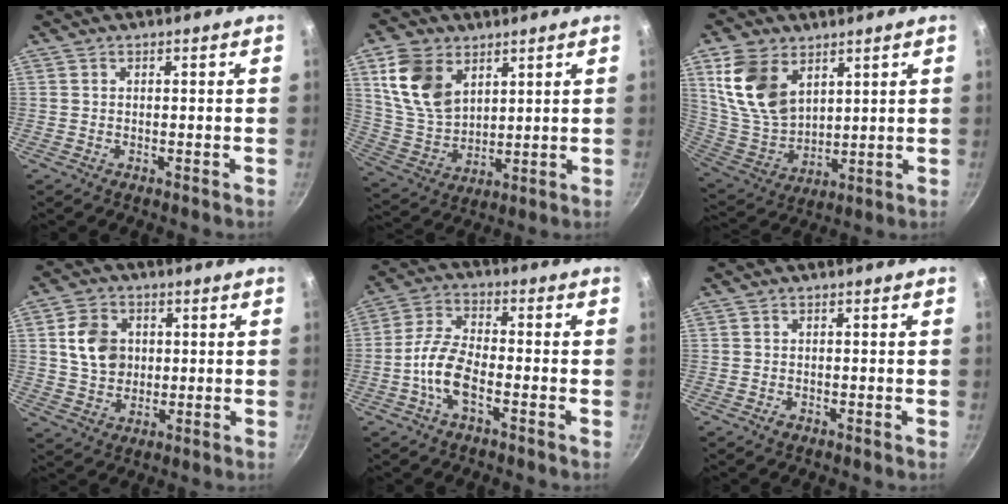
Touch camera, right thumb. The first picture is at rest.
{"total": 13.3, "force": [5.8, 8.8, 8.1], "torque": [-0.132, -0.022, 0.127]}
{"total": 14.7, "force": [6.5, 9.6, 9.1], "torque": [-0.158, -0.032, 0.144]}
{"total": 9.0, "force": [1.6, 7.3, 5.0], "torque": [-0.064, 0.002, 0.026]}
{"total": 8.5, "force": [-3.1, 3.7, 7.0], "torque": [-0.143, 0.028, -0.071]}
{"total": 1.0, "force": [-0.6, 0.6, 0.5], "torque": [-0.008, 0.001, -0.011]}